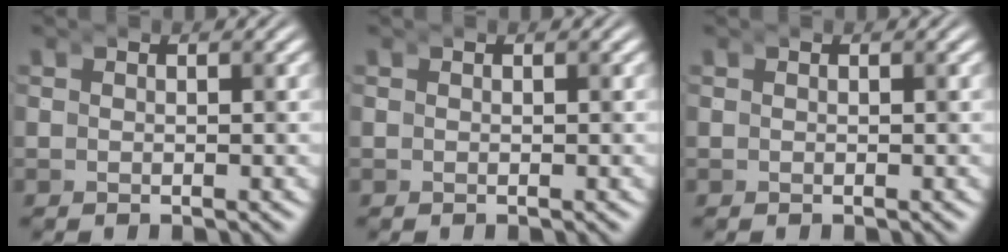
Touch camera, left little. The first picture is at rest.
{"total": 0.0}
{"total": 0.0}